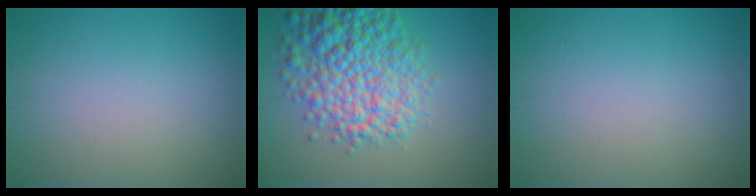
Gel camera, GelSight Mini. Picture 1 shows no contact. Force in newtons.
{"total": 8.7, "press": 8.7, "slide": 0.3}
{"total": 0.0}